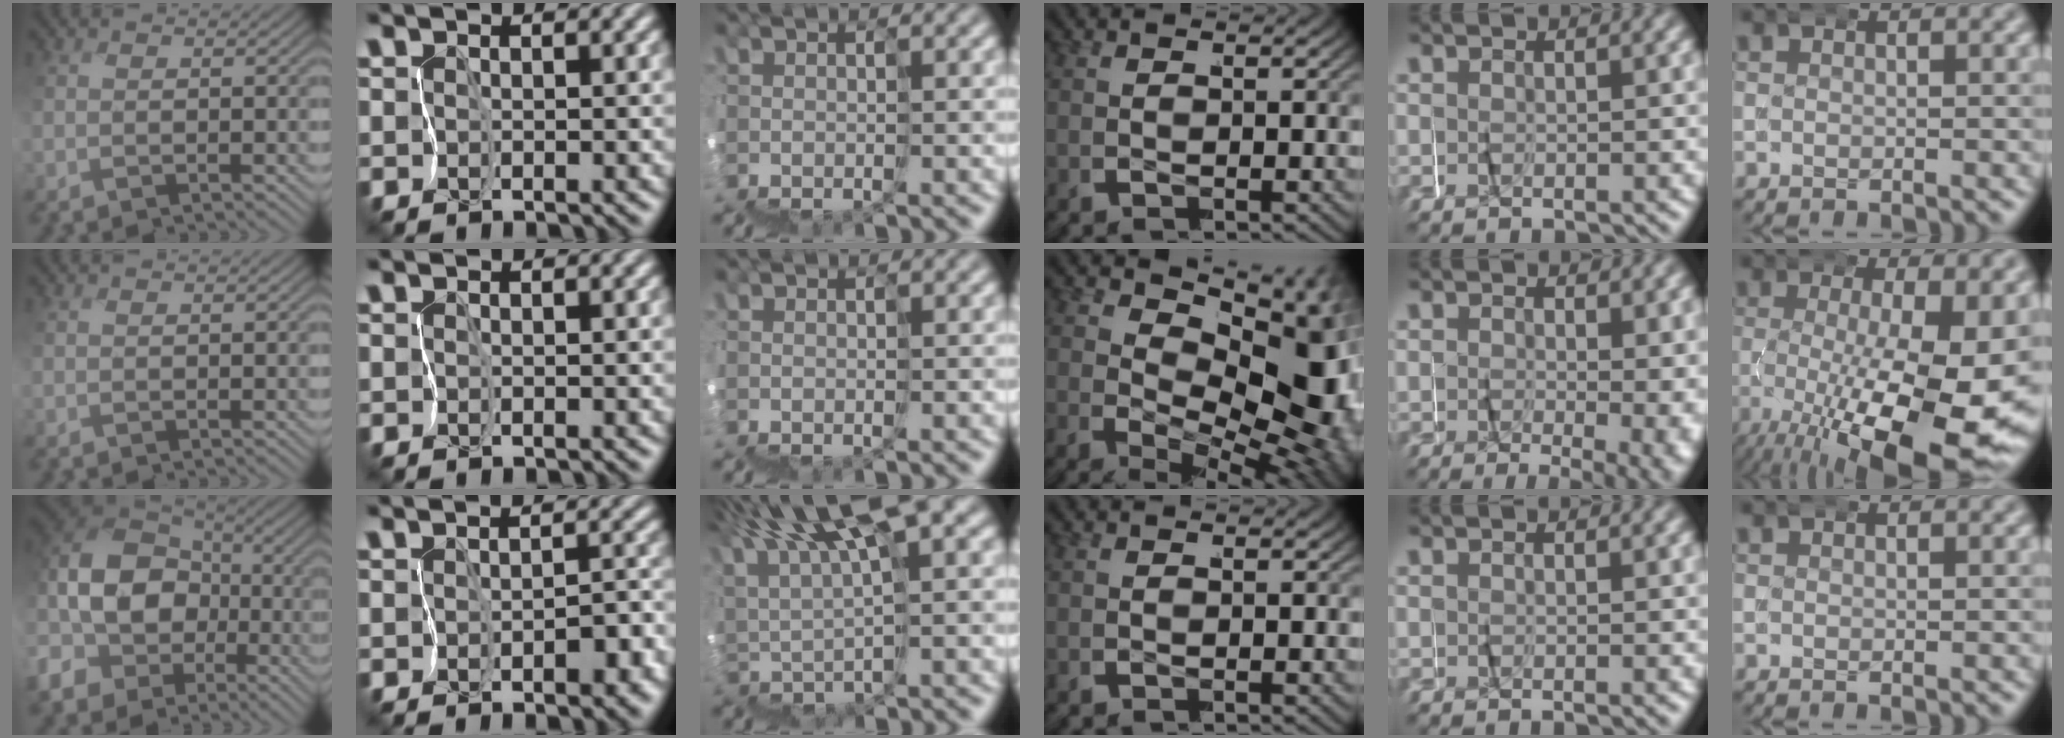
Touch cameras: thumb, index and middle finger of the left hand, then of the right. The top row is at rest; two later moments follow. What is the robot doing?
{"motion": "wrap", "object": "masking tape"}